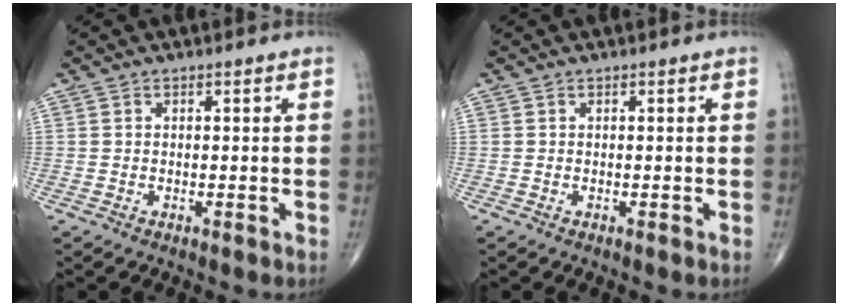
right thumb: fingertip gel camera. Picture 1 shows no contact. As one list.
[{"total": 0.0}]